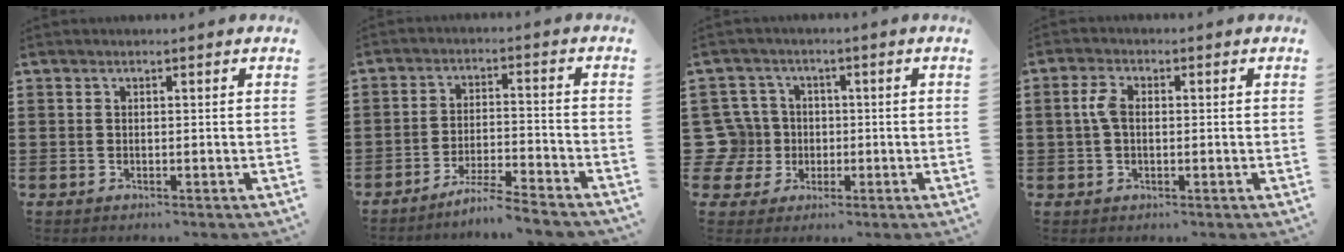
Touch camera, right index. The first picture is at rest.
{"total": 5.3, "force": [-4.8, -1.2, 1.7], "torque": [-0.037, -0.014, -0.096]}
{"total": 6.7, "force": [-0.1, 6.5, 1.9], "torque": [-0.086, 0.011, -0.002]}
{"total": 3.1, "force": [0.2, 1.3, 2.8], "torque": [-0.066, 0.002, 0.000]}